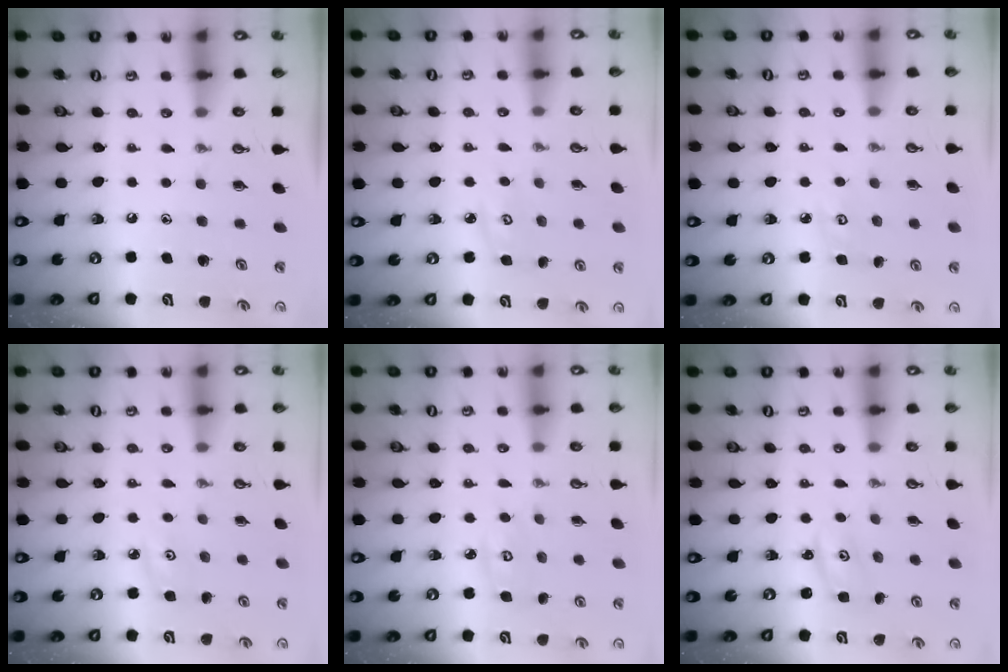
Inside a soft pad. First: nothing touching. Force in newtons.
{"total": 4.0, "press": 3.9, "slide": 0.3}
{"total": 3.9, "press": 3.9, "slide": 0.3}
{"total": 3.4, "press": 3.4, "slide": 0.4}
{"total": 5.3, "press": 5.3, "slide": 0.3}
{"total": 2.1, "press": 2.1, "slide": 0.2}